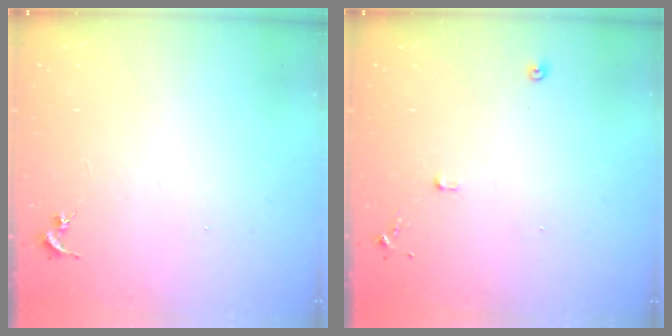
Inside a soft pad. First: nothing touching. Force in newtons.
{"total": 7.4, "press": 7.4, "slide": 0.8}